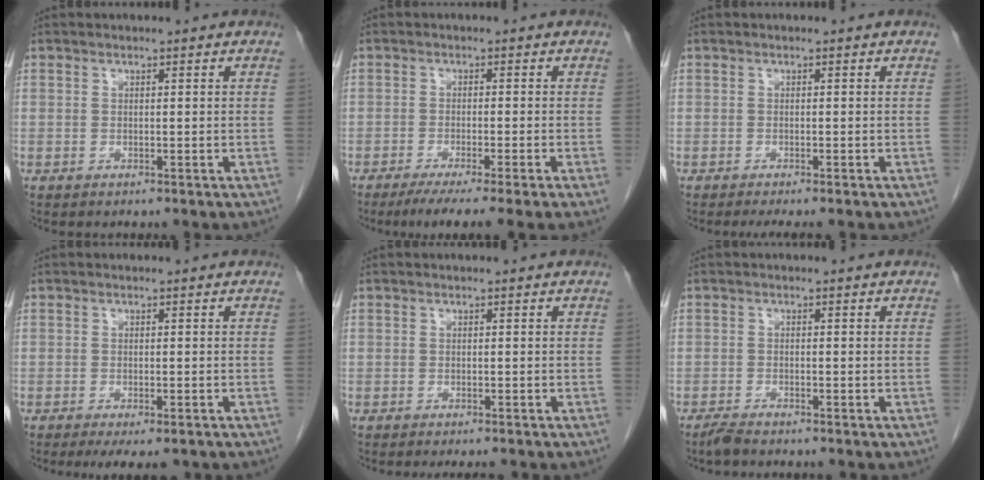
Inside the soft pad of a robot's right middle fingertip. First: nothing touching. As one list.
[{"total": 8.6, "force": [-6.4, -0.9, 5.6], "torque": [-0.069, -0.019, -0.096]}, {"total": 3.7, "force": [-3.1, 0.2, 2.0], "torque": [-0.020, -0.007, -0.043]}, {"total": 4.8, "force": [-3.5, 1.4, 3.0], "torque": [-0.036, -0.010, -0.049]}, {"total": 2.8, "force": [-2.5, 0.3, 1.2], "torque": [-0.013, -0.004, -0.032]}, {"total": 1.8, "force": [-1.6, 0.1, 0.8], "torque": [-0.024, -0.006, -0.032]}]